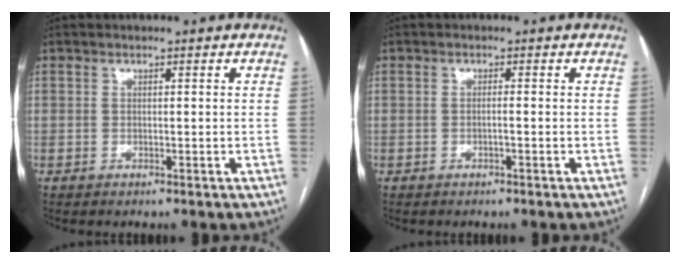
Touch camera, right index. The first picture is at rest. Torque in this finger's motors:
{"motor_torque": [0.00, 0.25, -0.03, -0.01]}